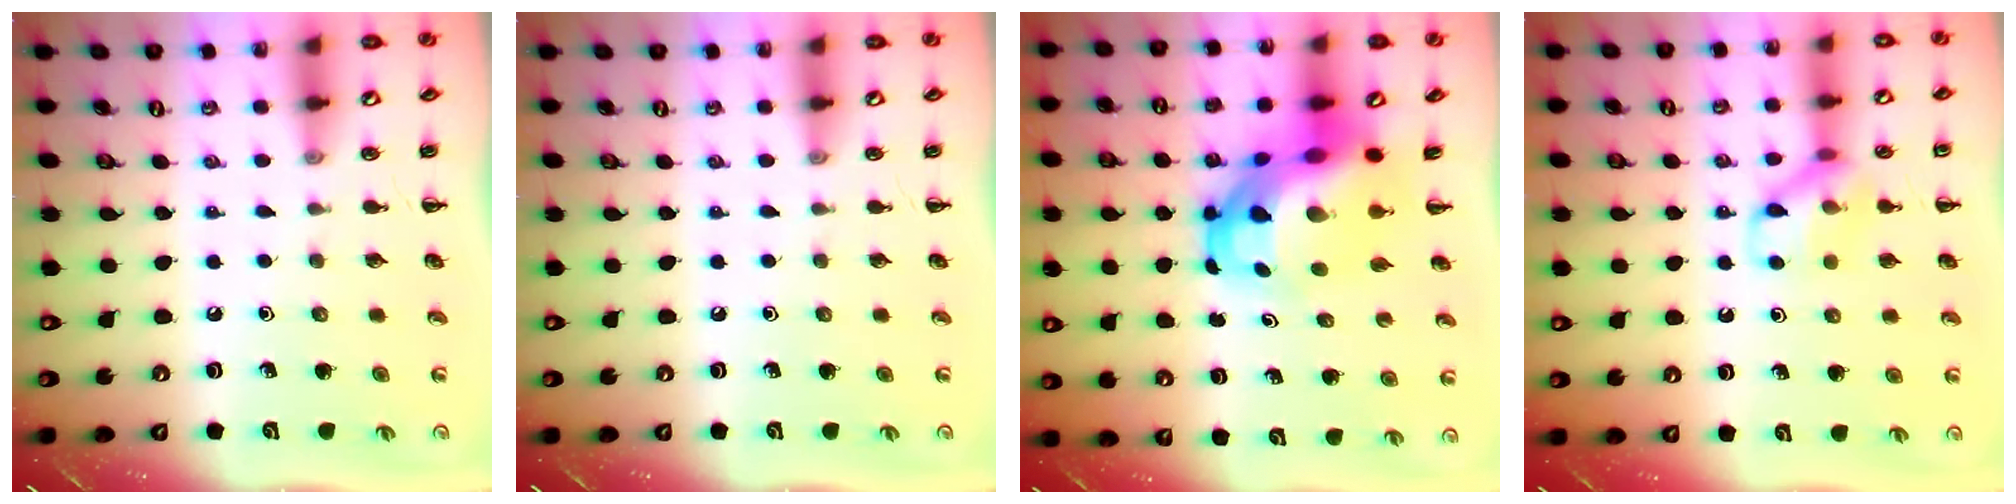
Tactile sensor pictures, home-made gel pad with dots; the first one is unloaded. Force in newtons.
{"total": 0.0}
{"total": 13.6, "press": 13.2, "slide": 3.4}
{"total": 11.2, "press": 11.1, "slide": 1.2}